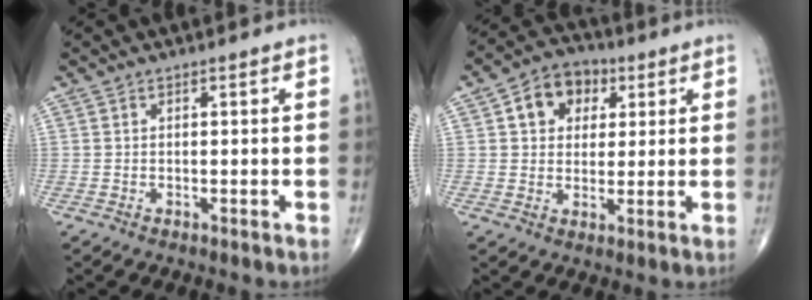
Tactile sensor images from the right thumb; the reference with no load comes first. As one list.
[{"total": 9.1, "force": [3.1, 7.1, 4.9], "torque": [-0.042, 0.002, 0.042]}]